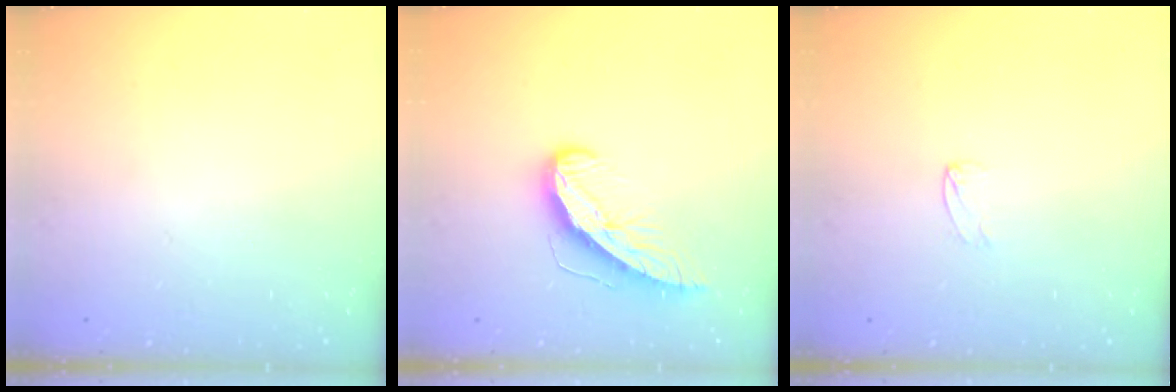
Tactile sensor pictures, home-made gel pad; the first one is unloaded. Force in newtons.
{"total": 10.0, "press": 10.0, "slide": 0.5}
{"total": 2.7, "press": 2.7, "slide": 0.2}